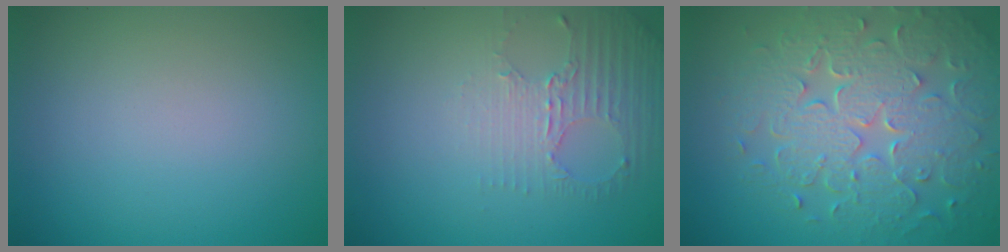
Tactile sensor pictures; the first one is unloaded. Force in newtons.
{"total": 2.6, "press": 1.9, "slide": 1.9}
{"total": 8.1, "press": 5.7, "slide": 5.7}